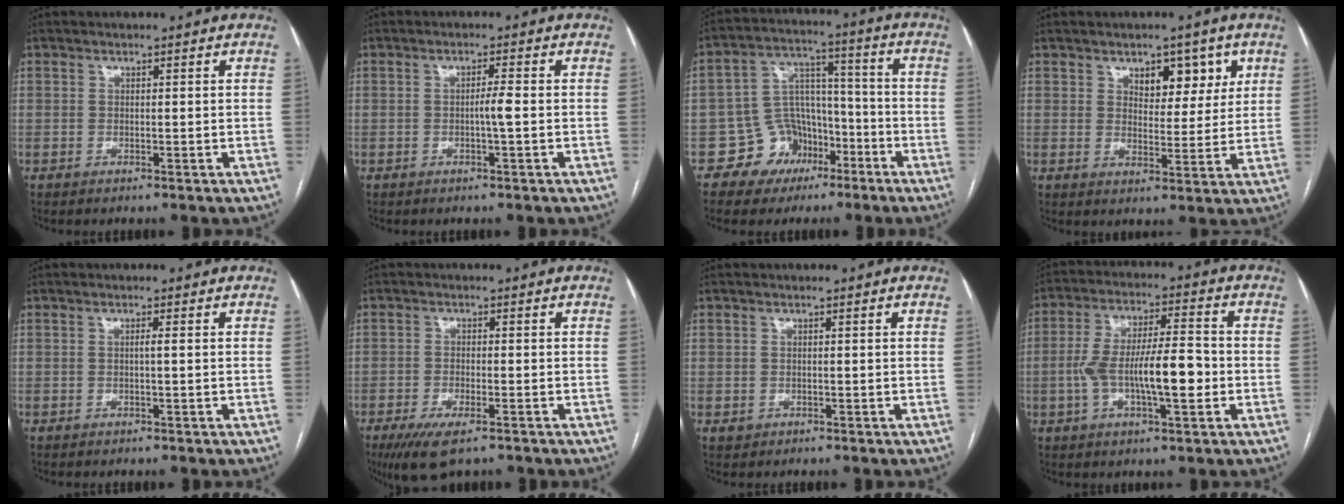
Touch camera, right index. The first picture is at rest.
{"total": 2.0, "force": [-0.4, -0.4, 1.9], "torque": [-0.031, 0.000, -0.007]}
{"total": 9.4, "force": [-4.8, 7.9, 1.9], "torque": [-0.027, 0.046, -0.068]}
{"total": 6.1, "force": [3.3, 3.5, 3.8], "torque": [-0.040, 0.005, 0.050]}
{"total": 0.7, "force": [0.0, -0.3, 0.6], "torque": [-0.008, 0.001, -0.001]}
{"total": 6.5, "force": [-4.1, 1.9, 4.6], "torque": [-0.084, -0.015, -0.066]}
{"total": 1.3, "force": [-0.1, 1.3, 0.1], "torque": [-0.001, 0.003, 0.002]}
{"total": 12.2, "force": [-2.1, 2.8, 11.7], "torque": [-0.216, 0.017, -0.034]}